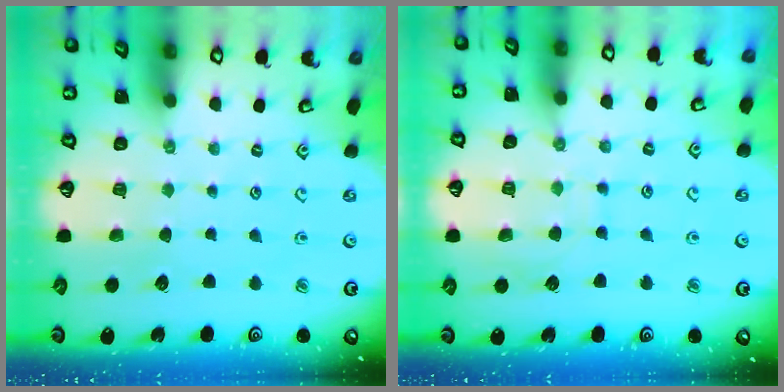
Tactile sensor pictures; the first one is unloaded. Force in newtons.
{"total": 7.6, "press": 7.5, "slide": 0.7}